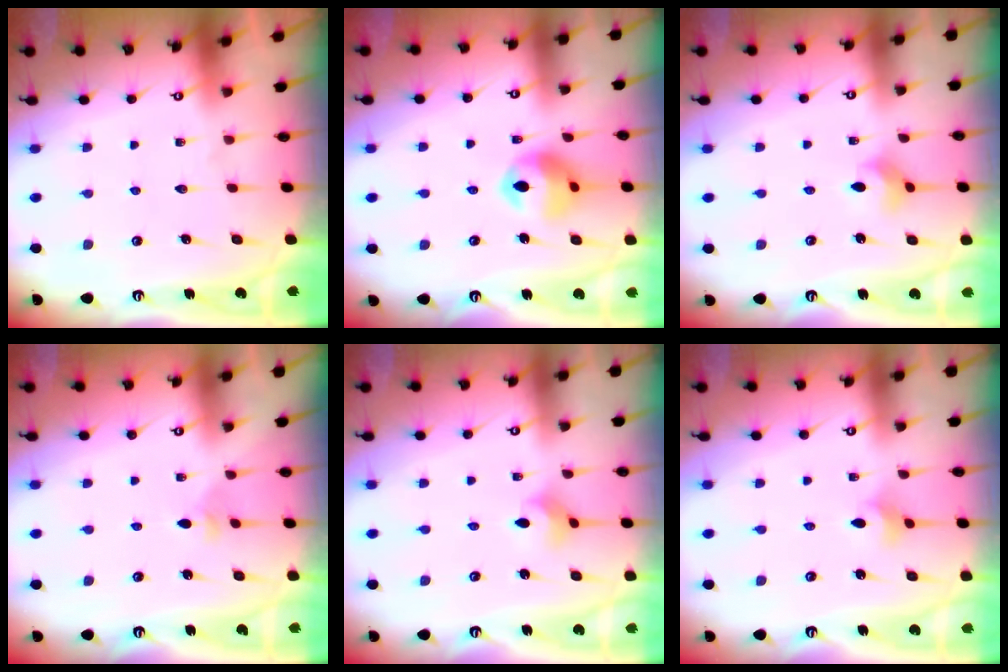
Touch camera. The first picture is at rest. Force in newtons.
{"total": 11.9, "press": 11.8, "slide": 1.4}
{"total": 4.2, "press": 4.2, "slide": 0.6}
{"total": 2.5, "press": 2.4, "slide": 0.6}
{"total": 3.6, "press": 3.6, "slide": 0.2}
{"total": 2.9, "press": 2.8, "slide": 0.6}